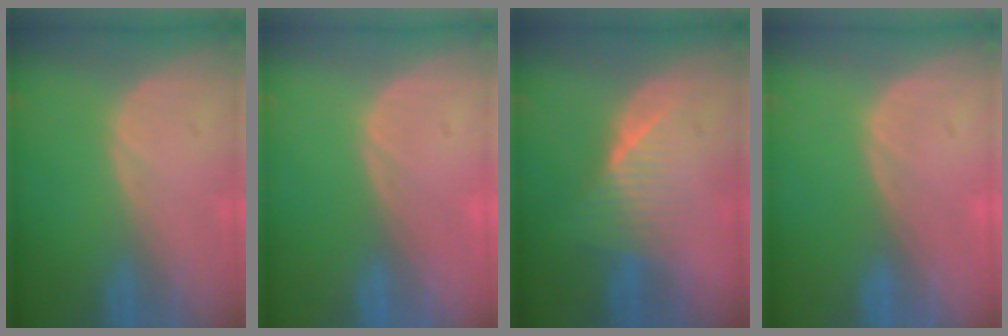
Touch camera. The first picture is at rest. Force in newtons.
{"total": 0.5, "press": 0.1, "slide": 0.5}
{"total": 6.3, "press": 5.9, "slide": 2.3}
{"total": 0.5, "press": 0.1, "slide": 0.5}